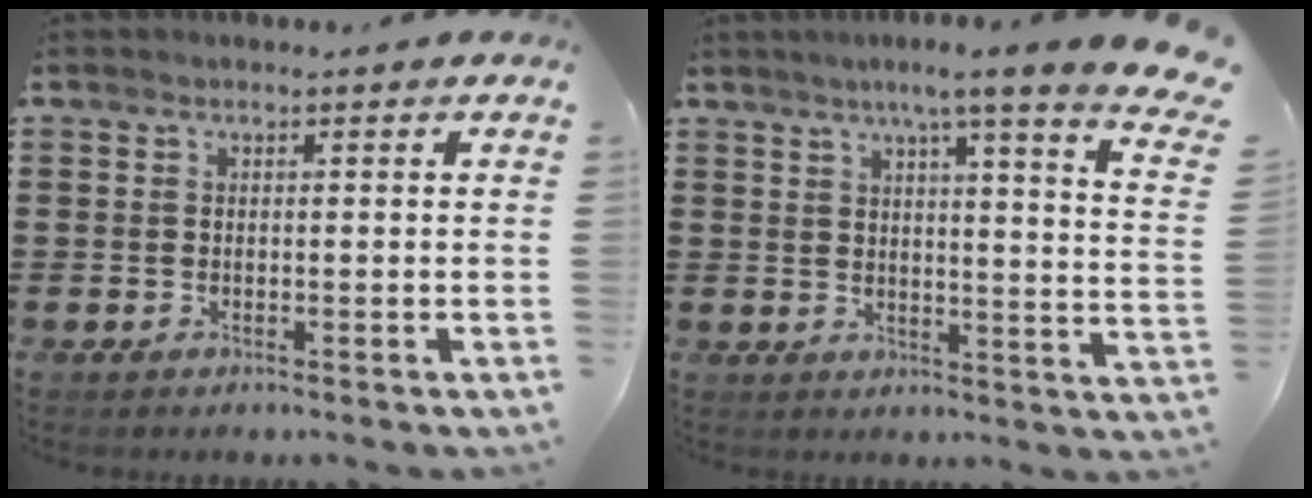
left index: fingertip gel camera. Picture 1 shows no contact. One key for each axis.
{"total": 6.3, "fx": 4.5, "fy": -1.2, "fz": 4.2, "tx": -0.087, "ty": -0.036, "tz": 0.063}